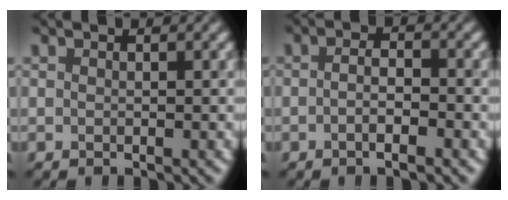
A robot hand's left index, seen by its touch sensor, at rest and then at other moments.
{"total": 2.3, "force": [-0.9, 0.6, 2.1], "torque": [-0.028, 0.000, -0.022]}